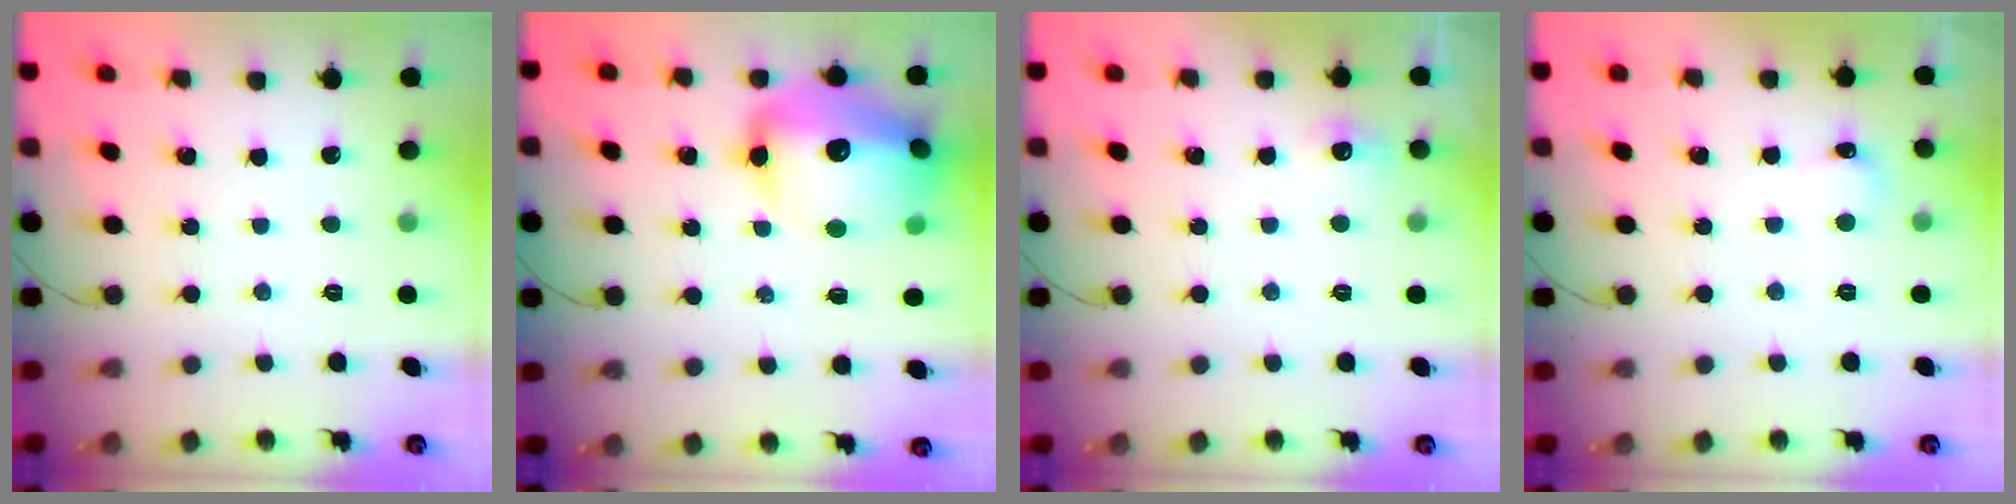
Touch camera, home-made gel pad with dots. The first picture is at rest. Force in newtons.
{"total": 21.2, "press": 20.9, "slide": 3.4}
{"total": 5.7, "press": 5.5, "slide": 1.5}
{"total": 5.0, "press": 4.7, "slide": 1.5}